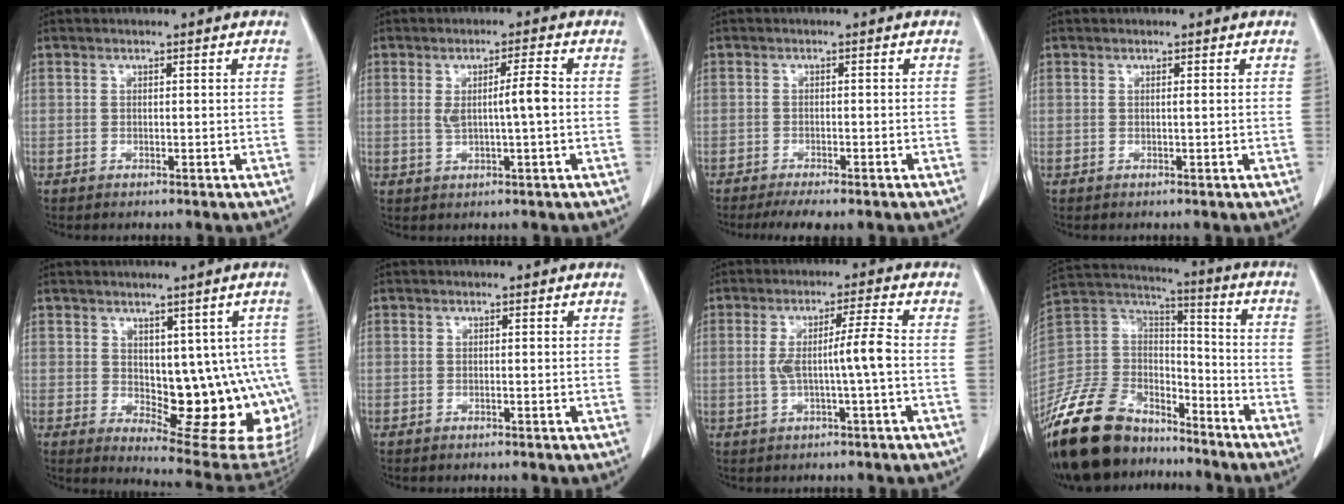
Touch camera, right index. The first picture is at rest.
{"total": 4.6, "force": [0.2, 0.1, 4.6], "torque": [-0.079, 0.002, 0.007]}
{"total": 4.9, "force": [-3.8, 0.9, 2.9], "torque": [-0.041, -0.009, -0.054]}
{"total": 0.0}
{"total": 15.3, "force": [-0.9, 7.1, 13.5], "torque": [-0.128, 0.001, 0.010]}
{"total": 0.0}
{"total": 5.8, "force": [-0.6, -0.6, 5.7], "torque": [-0.104, 0.008, -0.008]}
{"total": 20.6, "force": [-16.5, 9.3, 8.1], "torque": [-0.188, 0.027, -0.304]}